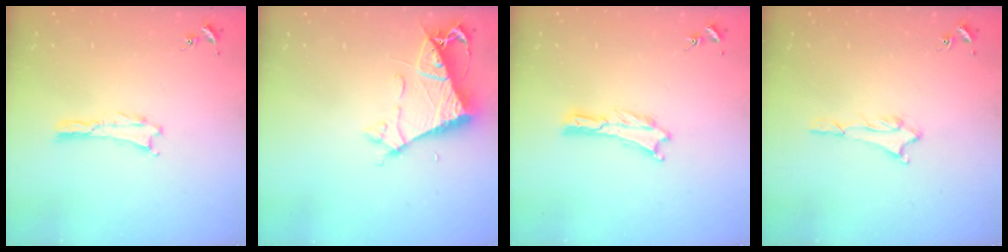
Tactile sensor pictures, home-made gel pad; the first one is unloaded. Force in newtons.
{"total": 7.9, "press": 7.9, "slide": 0.6}
{"total": 0.0}
{"total": 1.6, "press": 1.6, "slide": 0.2}